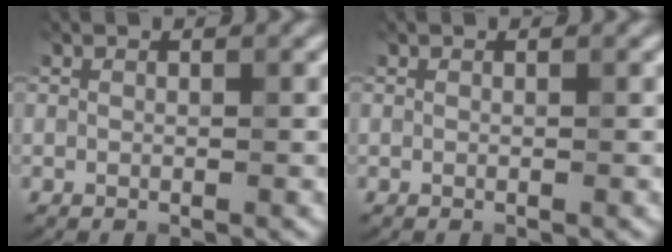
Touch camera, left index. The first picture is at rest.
{"total": 0.0}